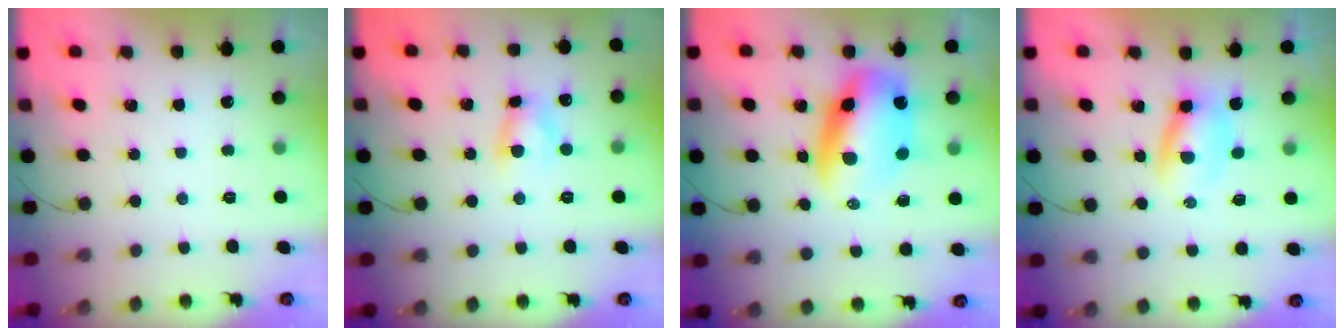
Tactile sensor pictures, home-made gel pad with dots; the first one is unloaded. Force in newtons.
{"total": 4.6, "press": 4.5, "slide": 0.6}
{"total": 13.7, "press": 13.2, "slide": 3.5}
{"total": 3.8, "press": 3.7, "slide": 1.0}